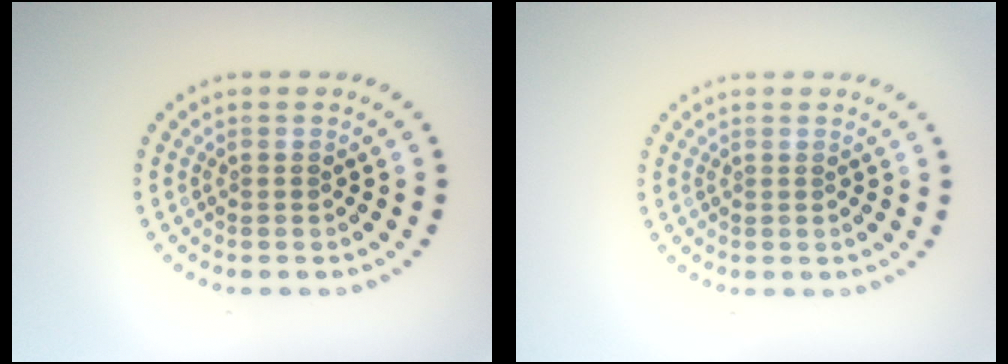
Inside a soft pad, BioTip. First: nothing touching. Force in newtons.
{"total": 0.0}